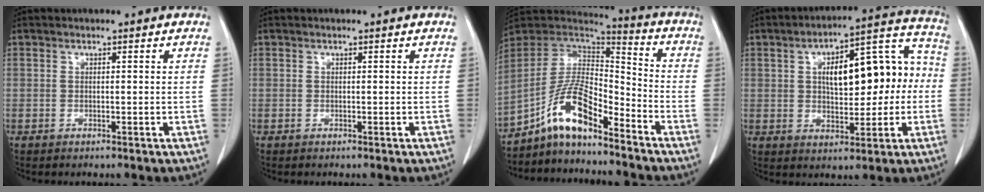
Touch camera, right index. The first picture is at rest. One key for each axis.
{"total": 0.0}
{"total": 11.3, "fx": -7.9, "fy": 2.9, "fz": 7.5, "tx": -0.151, "ty": 0.025, "tz": -0.147}
{"total": 15.4, "fx": 0.8, "fy": 6.0, "fz": 14.1, "tx": -0.200, "ty": 0.048, "tz": 0.020}